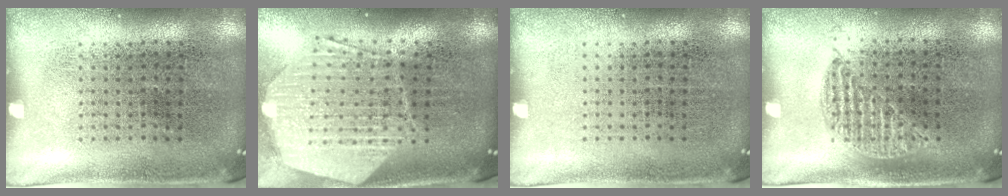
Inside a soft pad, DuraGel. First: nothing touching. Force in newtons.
{"total": 2.9, "press": 2.3, "slide": 1.7}
{"total": 0.0}
{"total": 0.9, "press": 0.8, "slide": 0.4}